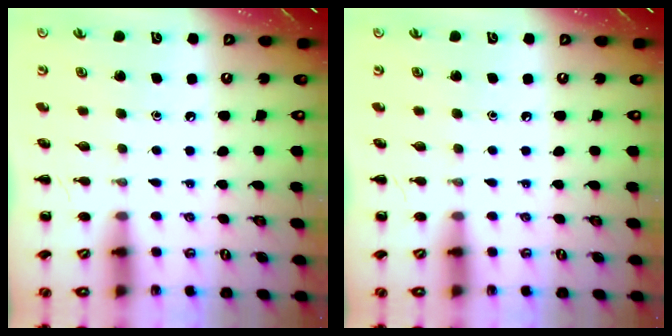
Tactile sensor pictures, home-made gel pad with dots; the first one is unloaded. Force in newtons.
{"total": 0.0}